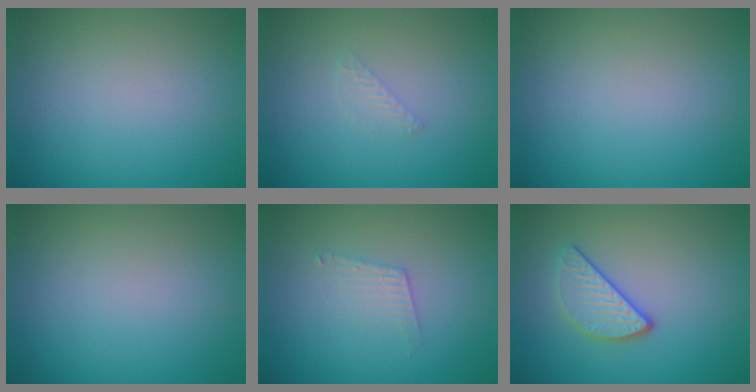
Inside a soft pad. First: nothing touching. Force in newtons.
{"total": 0.8, "press": 0.8, "slide": 0.0}
{"total": 0.0}
{"total": 0.0}
{"total": 1.7, "press": 1.7, "slide": 0.0}
{"total": 3.0, "press": 2.6, "slide": 1.3}